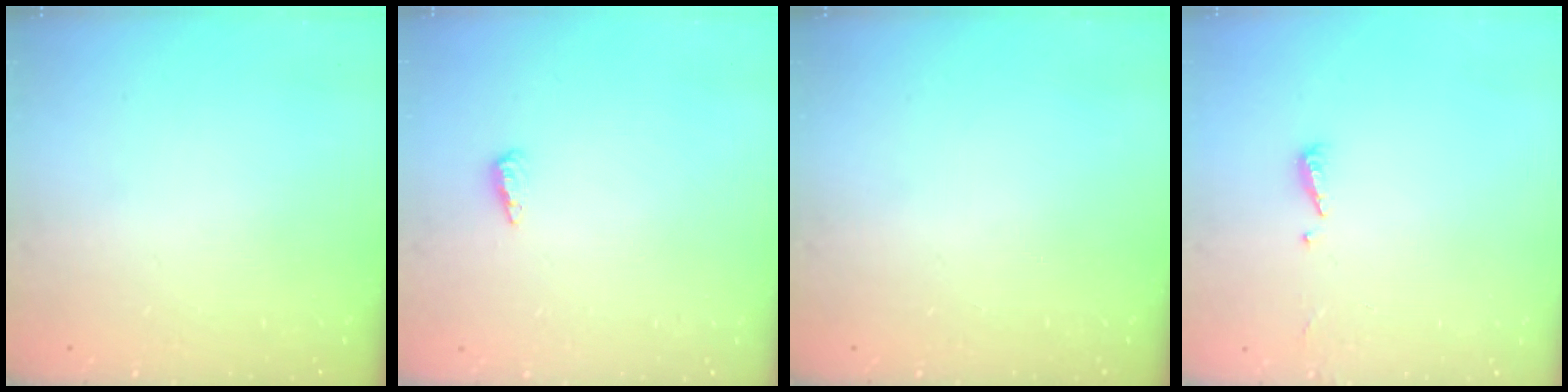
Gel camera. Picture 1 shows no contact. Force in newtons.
{"total": 6.1, "press": 6.0, "slide": 1.0}
{"total": 0.0}
{"total": 4.9, "press": 4.8, "slide": 0.4}